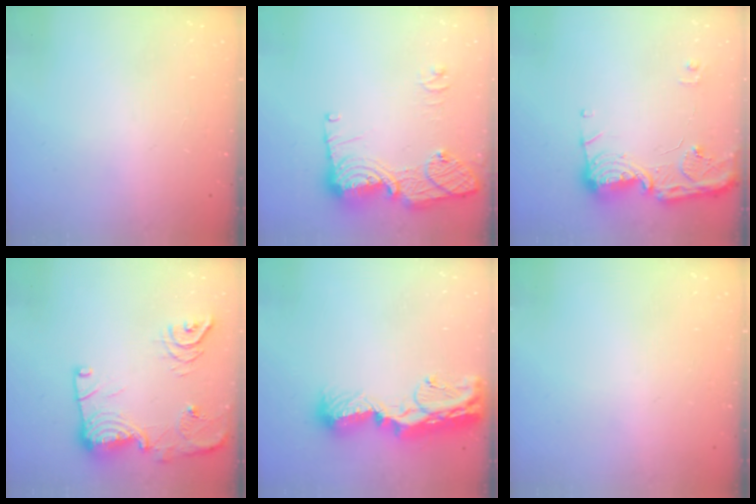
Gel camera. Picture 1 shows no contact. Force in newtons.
{"total": 15.6, "press": 15.6, "slide": 1.3}
{"total": 15.0, "press": 14.9, "slide": 0.8}
{"total": 18.6, "press": 18.6, "slide": 1.1}
{"total": 15.0, "press": 15.0, "slide": 1.2}
{"total": 0.0}